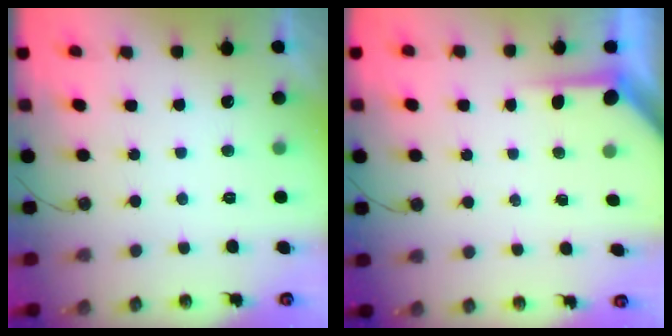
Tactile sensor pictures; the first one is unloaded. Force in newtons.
{"total": 4.0, "press": 4.0, "slide": 0.3}